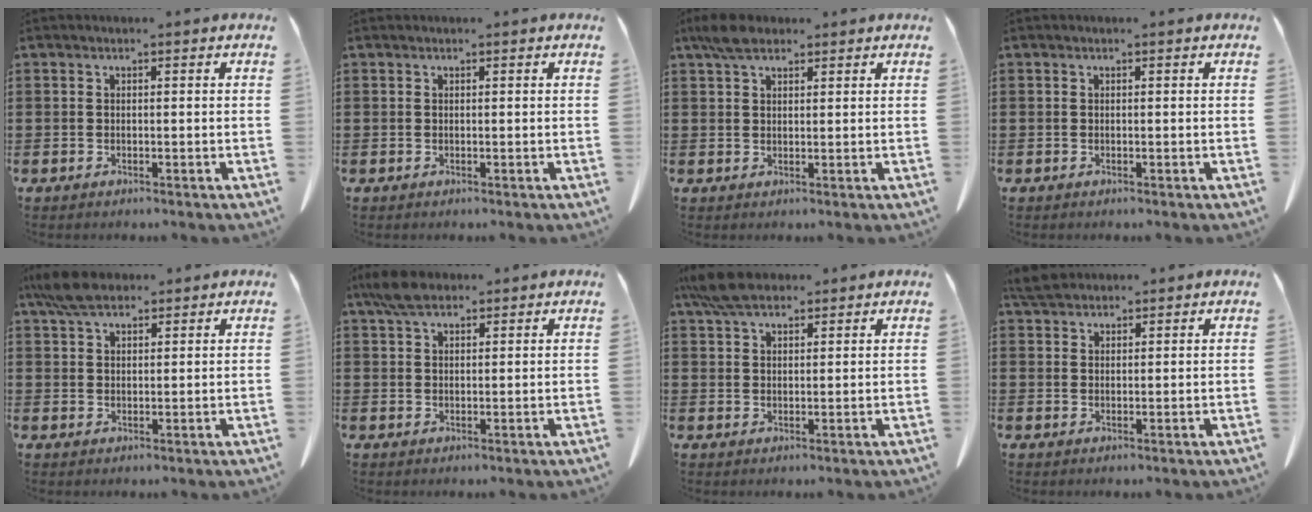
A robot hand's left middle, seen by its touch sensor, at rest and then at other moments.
{"total": 0.0}
{"total": 3.8, "force": [2.8, 1.6, 2.1], "torque": [-0.050, 0.006, 0.053]}
{"total": 0.0}
{"total": 5.8, "force": [4.5, 2.1, 3.0], "torque": [-0.071, -0.001, 0.087]}
{"total": 4.8, "force": [3.5, 1.9, 2.6], "torque": [-0.062, 0.002, 0.068]}
{"total": 6.3, "force": [5.1, 2.0, 3.2], "torque": [-0.077, -0.003, 0.097]}
{"total": 3.7, "force": [3.3, 0.9, 1.3], "torque": [-0.034, -0.001, 0.065]}